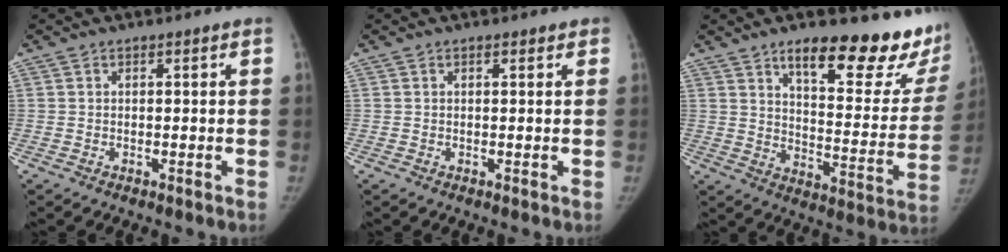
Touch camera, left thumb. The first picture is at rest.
{"total": 0.9, "force": [0.5, 0.4, 0.5], "torque": [-0.006, -0.002, 0.004]}
{"total": 23.7, "force": [16.5, 7.5, 15.3], "torque": [-0.157, -0.103, 0.223]}